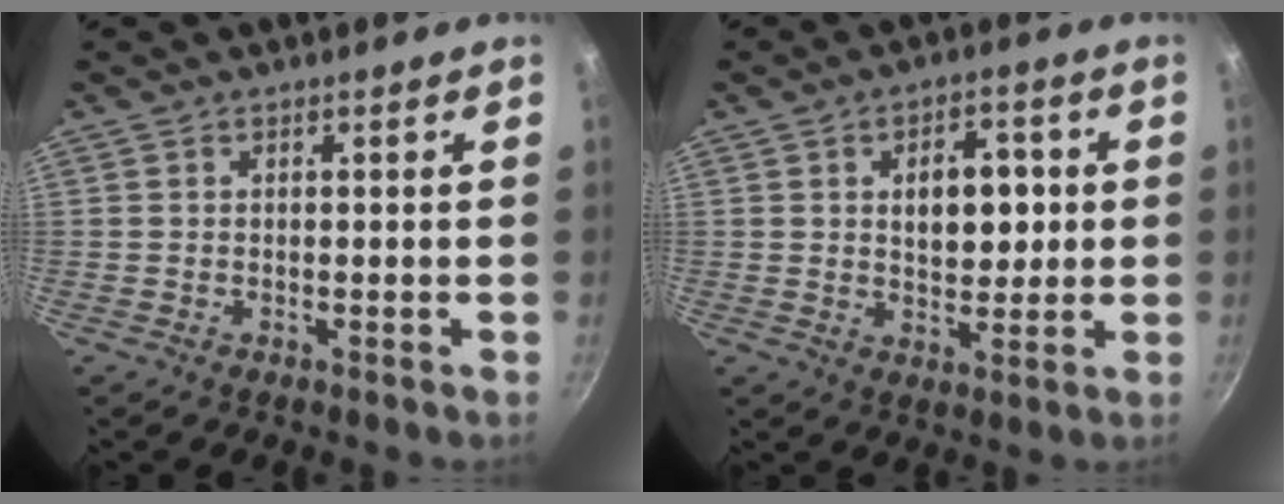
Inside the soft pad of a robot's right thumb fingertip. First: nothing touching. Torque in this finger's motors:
{"motor_torque": [-0.09, 0.38, 0.13, 0.15, 0.18]}